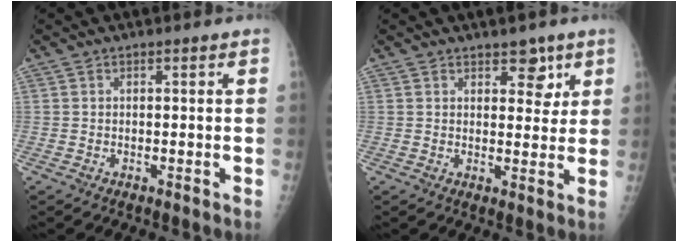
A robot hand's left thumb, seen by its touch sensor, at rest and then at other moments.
{"total": 4.8, "force": [3.0, 2.7, 2.7], "torque": [-0.005, -0.016, 0.038]}